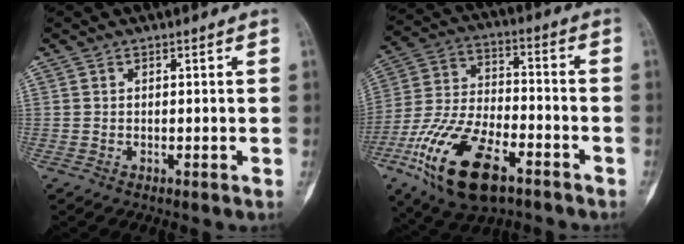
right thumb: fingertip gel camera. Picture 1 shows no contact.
{"total": 20.3, "force": [-10.2, 9.5, 14.7], "torque": [-0.287, 0.035, -0.183]}